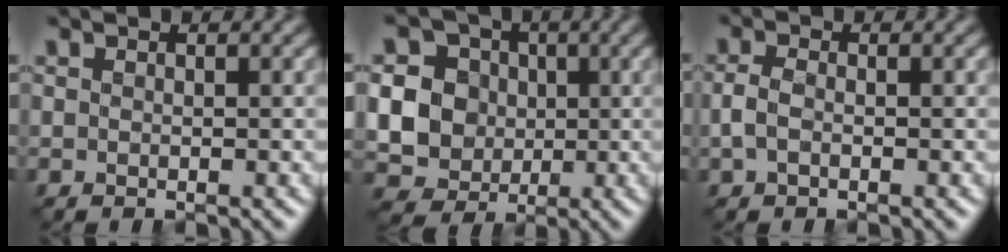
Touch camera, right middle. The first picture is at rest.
{"total": 11.4, "force": [0.5, 10.5, 4.4], "torque": [-0.115, 0.015, -0.012]}
{"total": 1.8, "force": [-0.7, 1.1, 1.2], "torque": [-0.033, 0.000, -0.017]}